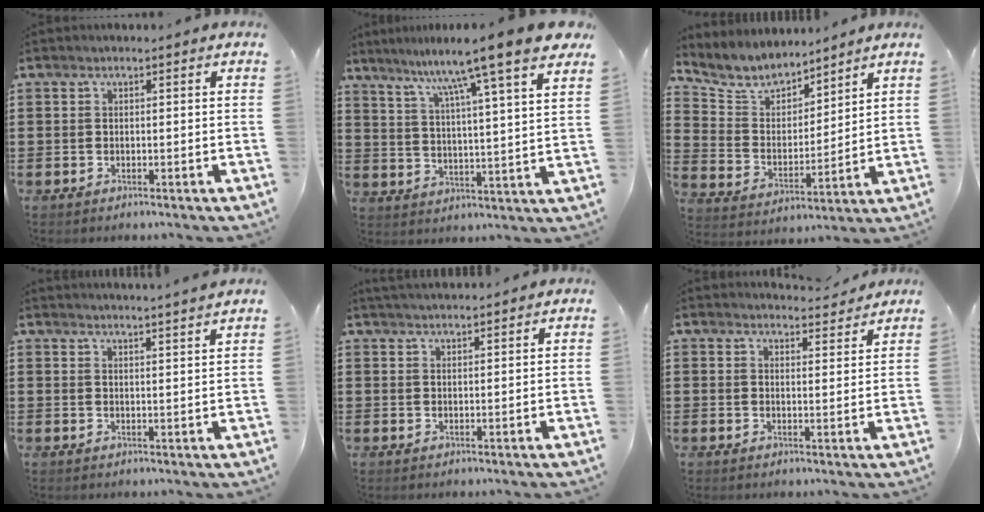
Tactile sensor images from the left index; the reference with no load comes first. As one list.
[{"total": 9.9, "force": [8.3, -1.4, 5.2], "torque": [-0.109, -0.063, 0.125]}, {"total": 6.5, "force": [6.0, 2.4, 0.7], "torque": [-0.055, -0.039, 0.106]}, {"total": 2.9, "force": [2.8, -0.9, 0.2], "torque": [-0.013, -0.016, 0.049]}, {"total": 2.1, "force": [2.0, -0.1, 0.2], "torque": [-0.009, -0.001, 0.040]}, {"total": 3.5, "force": [3.5, 0.2, 0.3], "torque": [-0.009, -0.020, 0.062]}]